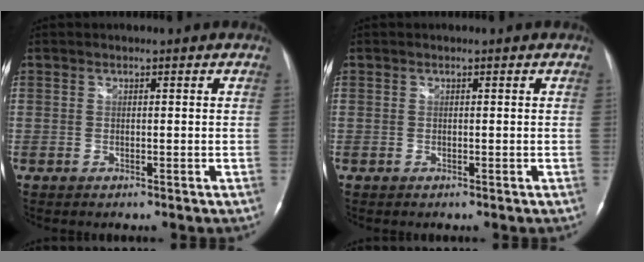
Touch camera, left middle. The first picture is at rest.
{"total": 0.0}